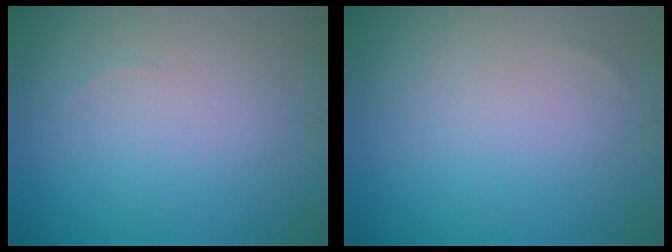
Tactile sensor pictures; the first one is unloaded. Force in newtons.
{"total": 0.0}